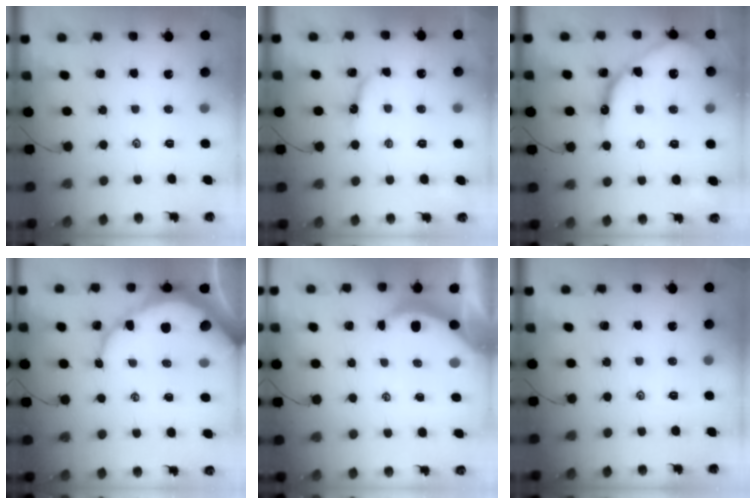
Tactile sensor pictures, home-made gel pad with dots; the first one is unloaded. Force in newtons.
{"total": 6.8, "press": 6.7, "slide": 0.6}
{"total": 13.5, "press": 13.4, "slide": 1.4}
{"total": 11.3, "press": 11.2, "slide": 1.3}
{"total": 3.9, "press": 3.9, "slide": 0.5}
{"total": 0.0}